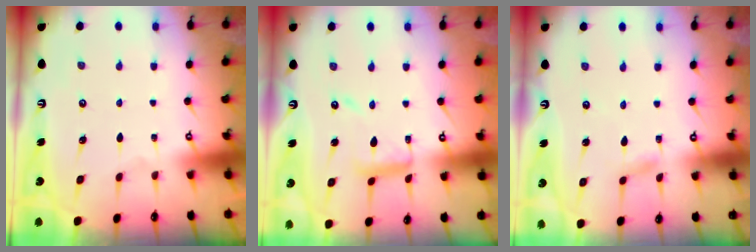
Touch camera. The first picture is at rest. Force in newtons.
{"total": 10.4, "press": 10.3, "slide": 0.8}
{"total": 1.6, "press": 1.6, "slide": 0.2}